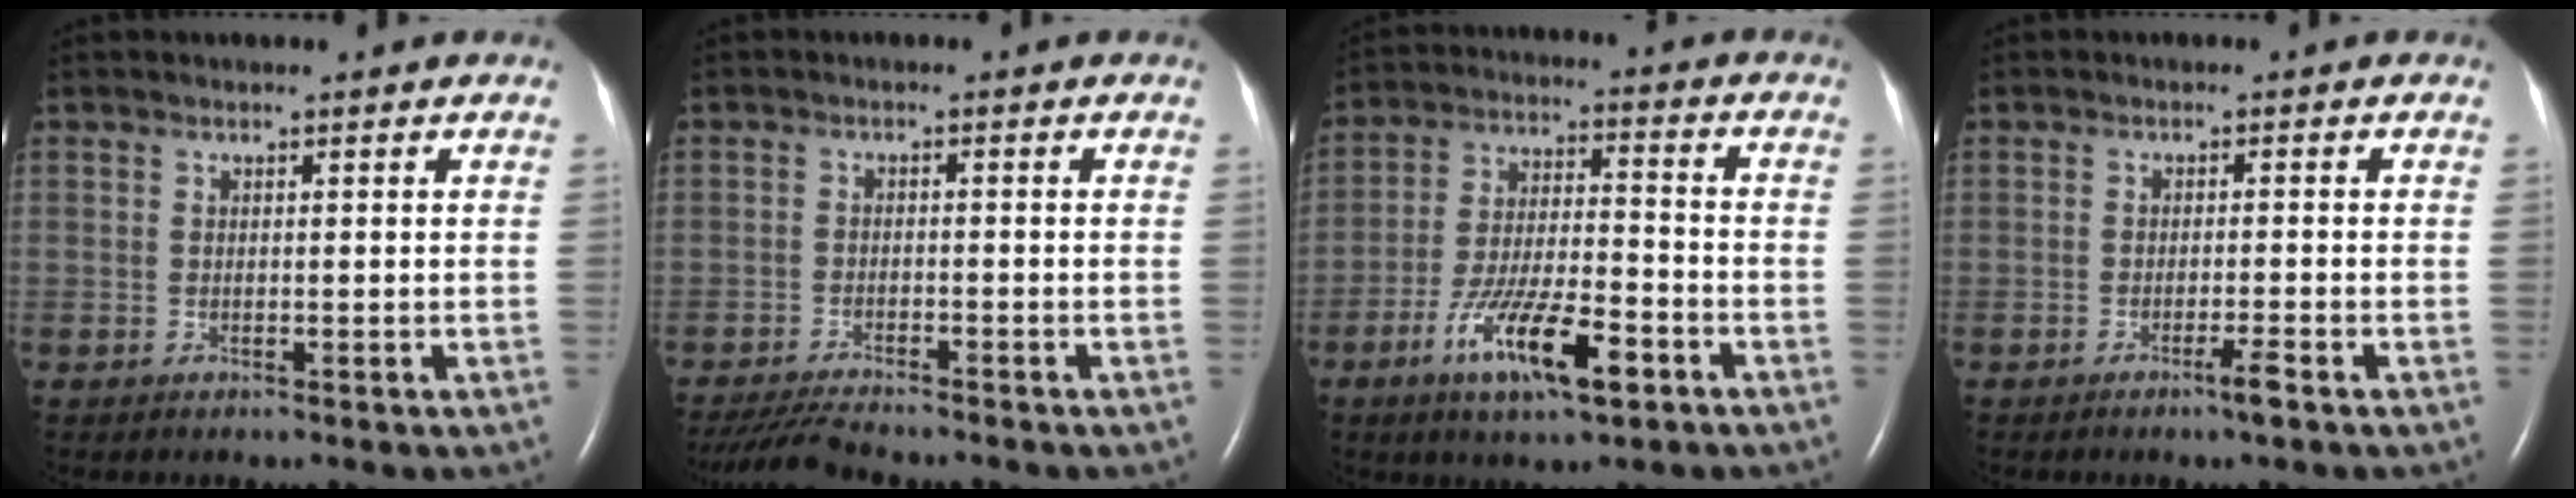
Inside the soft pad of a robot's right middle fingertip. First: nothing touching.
{"total": 6.2, "force": [-5.8, 0.1, 2.3], "torque": [-0.043, -0.023, -0.099]}
{"total": 12.0, "force": [-6.2, 2.7, 10.0], "torque": [-0.190, -0.005, -0.105]}
{"total": 2.2, "force": [-1.4, -0.4, 1.6], "torque": [-0.032, -0.005, -0.025]}